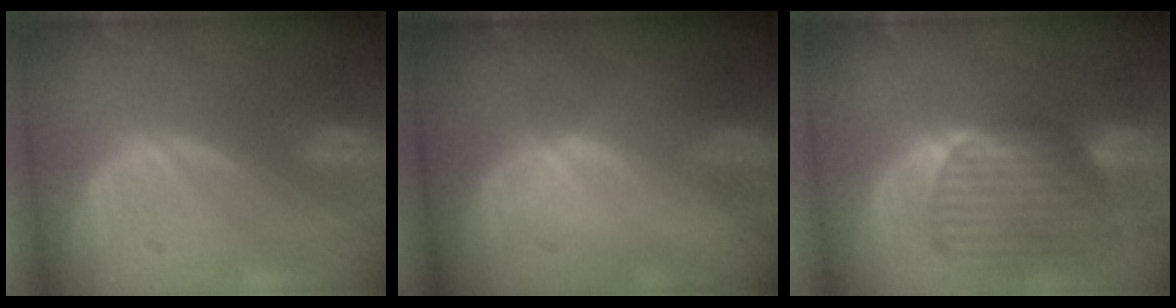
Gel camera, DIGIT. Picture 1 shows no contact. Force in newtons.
{"total": 0.7, "press": 0.4, "slide": 0.5}
{"total": 9.4, "press": 8.3, "slide": 4.4}